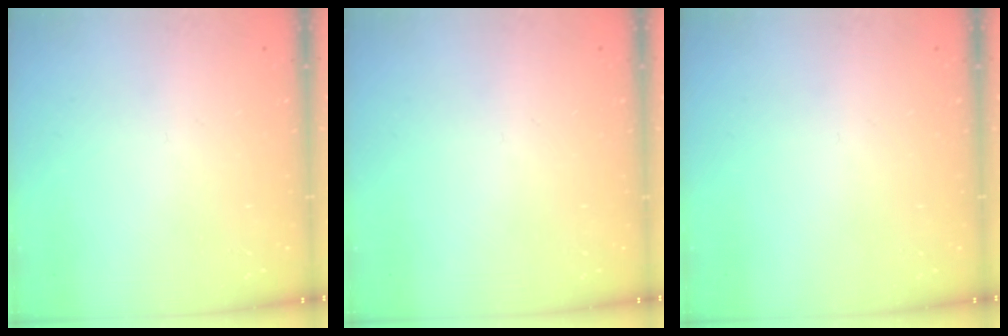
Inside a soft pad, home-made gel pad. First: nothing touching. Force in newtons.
{"total": 0.0}
{"total": 0.0}